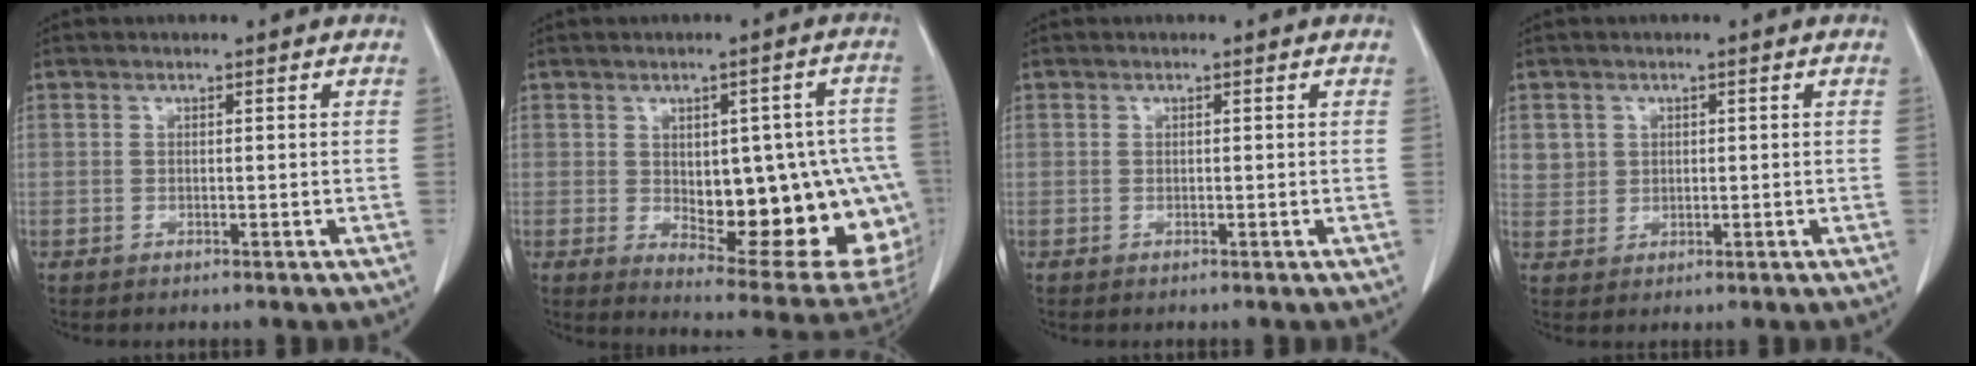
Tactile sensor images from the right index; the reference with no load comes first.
{"total": 21.7, "force": [-2.9, 8.1, 19.9], "torque": [-0.178, 0.017, -0.005]}
{"total": 0.0}
{"total": 3.1, "force": [1.1, 2.8, 0.3], "torque": [0.008, 0.001, 0.022]}